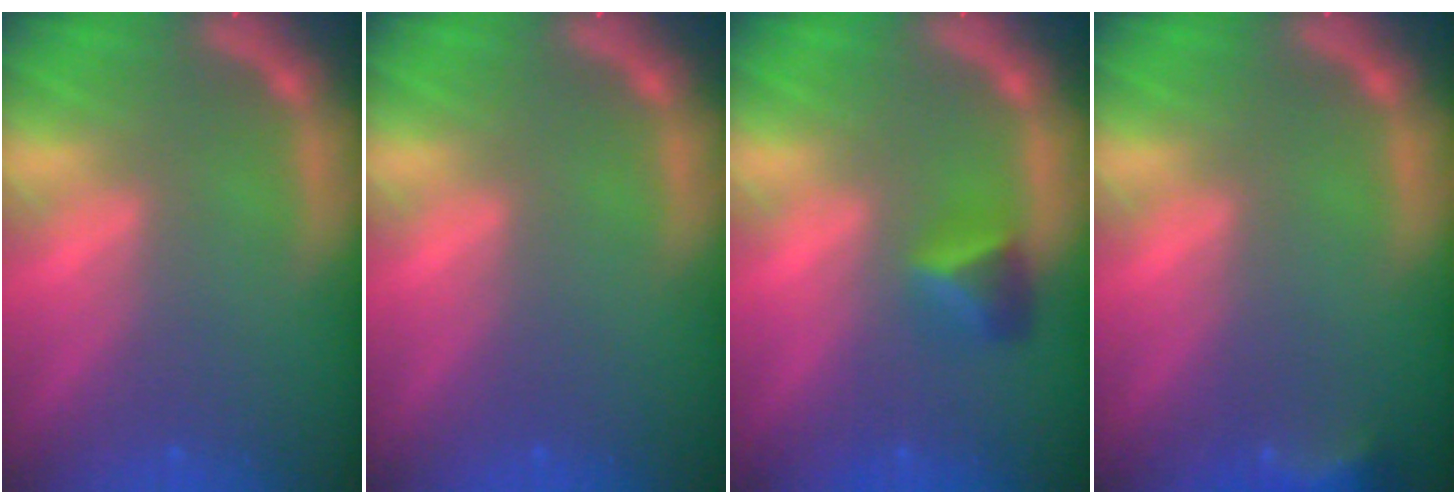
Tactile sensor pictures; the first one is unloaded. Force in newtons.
{"total": 0.0}
{"total": 2.4}
{"total": 3.0}